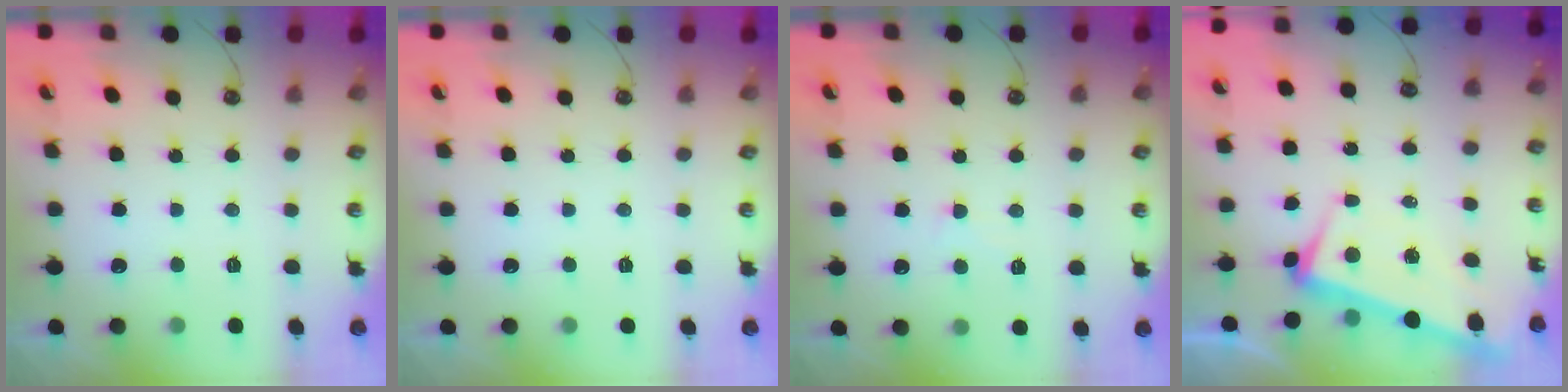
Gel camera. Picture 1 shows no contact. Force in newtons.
{"total": 0.0}
{"total": 0.7, "press": 0.5, "slide": 0.5}
{"total": 2.9, "press": 2.8, "slide": 0.8}